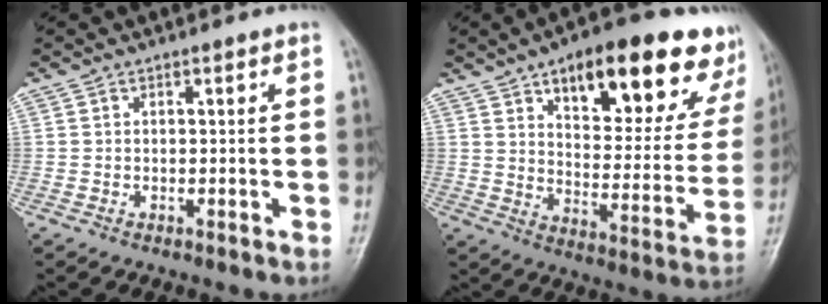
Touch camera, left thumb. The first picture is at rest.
{"total": 25.7, "force": [14.7, 10.7, 18.2], "torque": [-0.193, -0.030, 0.210]}